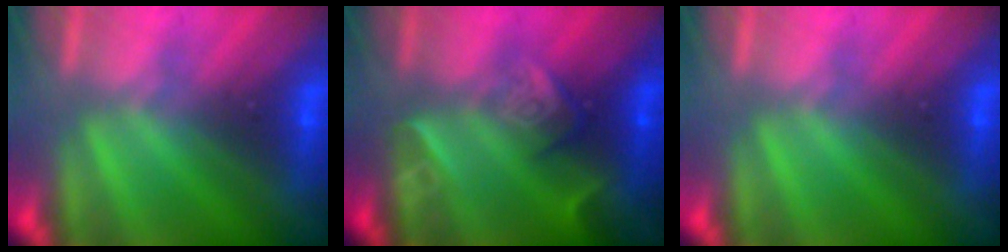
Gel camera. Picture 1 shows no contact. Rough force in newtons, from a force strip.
{"total": 2.4}
{"total": 0.0}